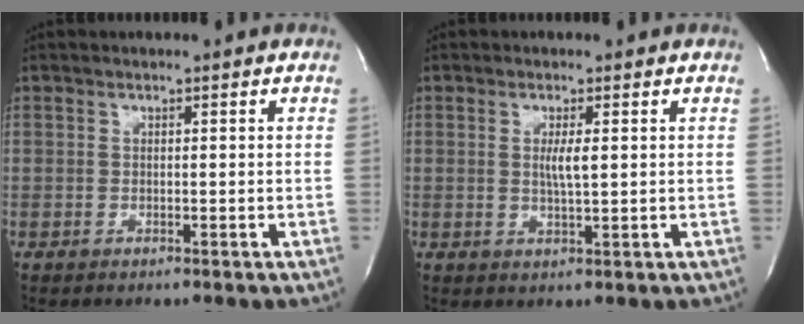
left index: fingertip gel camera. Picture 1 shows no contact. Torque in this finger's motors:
{"motor_torque": [0.48, -0.06, 0.06, 0.08]}